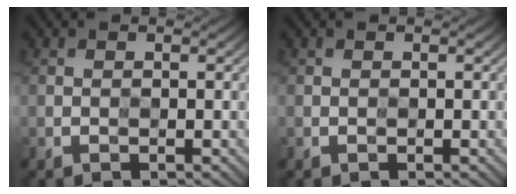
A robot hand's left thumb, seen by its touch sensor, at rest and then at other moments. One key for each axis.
{"total": 0.0}